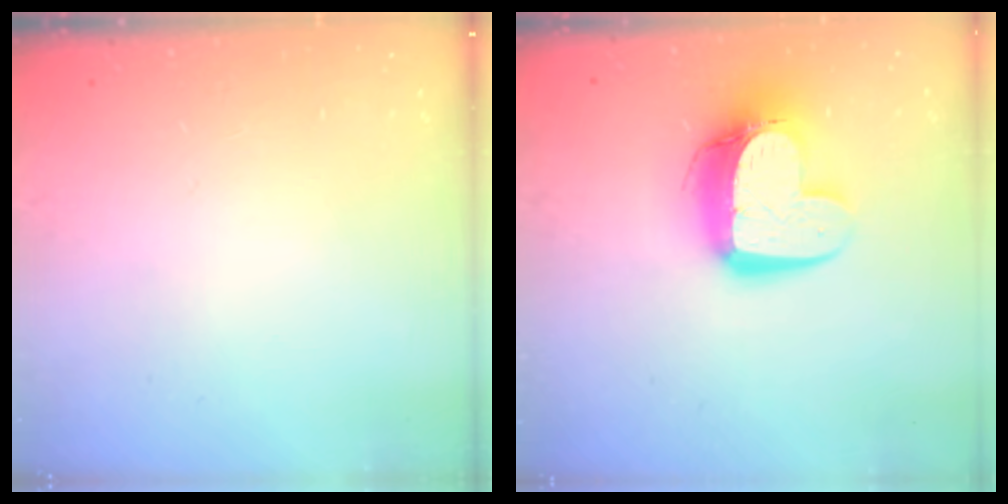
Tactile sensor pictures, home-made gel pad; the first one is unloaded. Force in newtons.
{"total": 14.2, "press": 14.2, "slide": 1.4}